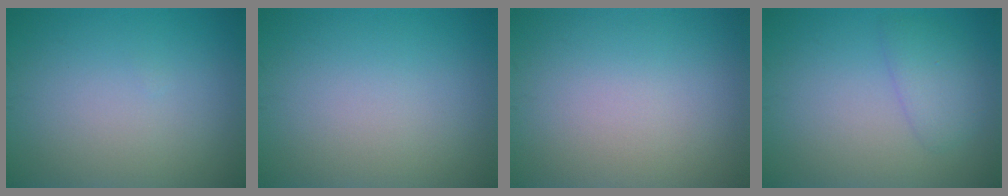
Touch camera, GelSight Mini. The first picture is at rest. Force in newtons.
{"total": 0.0}
{"total": 0.0}
{"total": 2.2, "press": 2.2, "slide": 0.1}